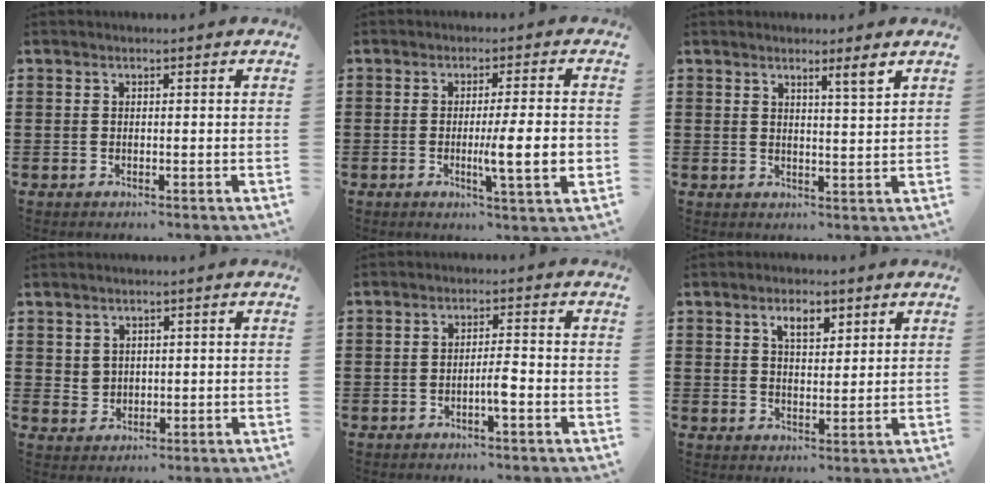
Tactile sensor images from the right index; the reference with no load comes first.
{"total": 8.3, "force": [-1.3, 0.7, 8.2], "torque": [-0.118, -0.017, -0.024]}
{"total": 2.6, "force": [1.8, -0.4, 1.8], "torque": [-0.029, -0.007, 0.029]}
{"total": 2.2, "force": [1.4, 1.7, 0.3], "torque": [-0.013, 0.009, 0.027]}
{"total": 2.9, "force": [-1.3, 0.3, 2.5], "torque": [-0.047, 0.002, -0.024]}
{"total": 3.8, "force": [2.3, 1.6, 2.6], "torque": [-0.050, 0.004, 0.038]}